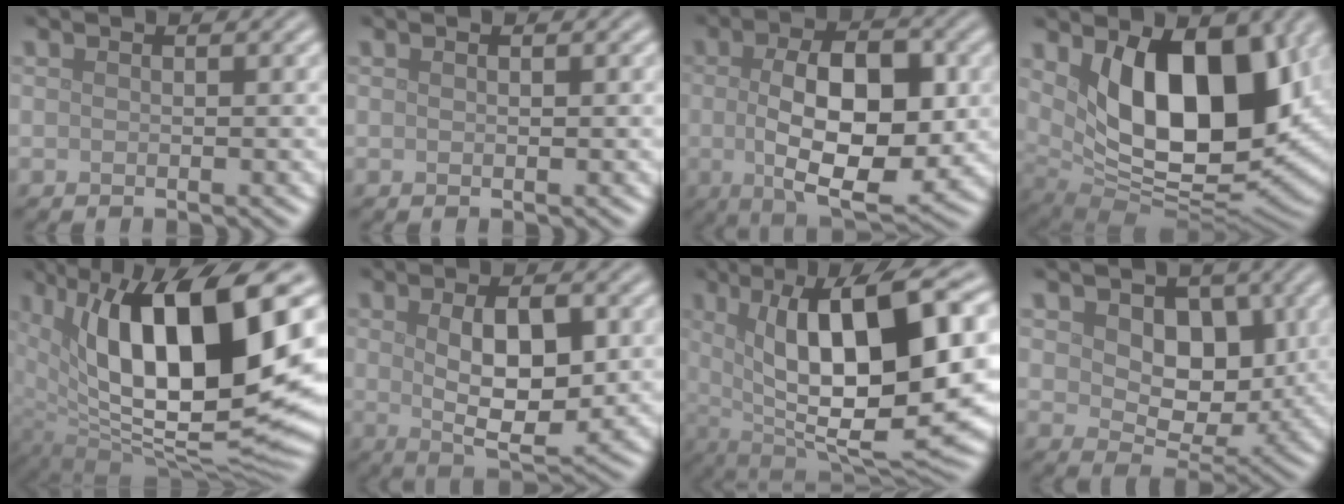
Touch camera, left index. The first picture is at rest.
{"total": 0.0}
{"total": 10.5, "force": [-0.2, 4.8, 9.3], "torque": [-0.133, -0.003, -0.002]}
{"total": 13.3, "force": [3.2, 6.7, 11.0], "torque": [-0.146, -0.024, 0.056]}
{"total": 15.9, "force": [5.1, 6.4, 13.6], "torque": [-0.214, -0.010, 0.090]}
{"total": 7.0, "force": [0.6, 3.2, 6.3], "torque": [-0.105, -0.006, 0.014]}
{"total": 15.4, "force": [3.5, 5.3, 14.0], "torque": [-0.214, 0.002, 0.057]}
{"total": 6.1, "force": [1.6, 4.1, 4.2], "torque": [-0.068, -0.014, 0.021]}